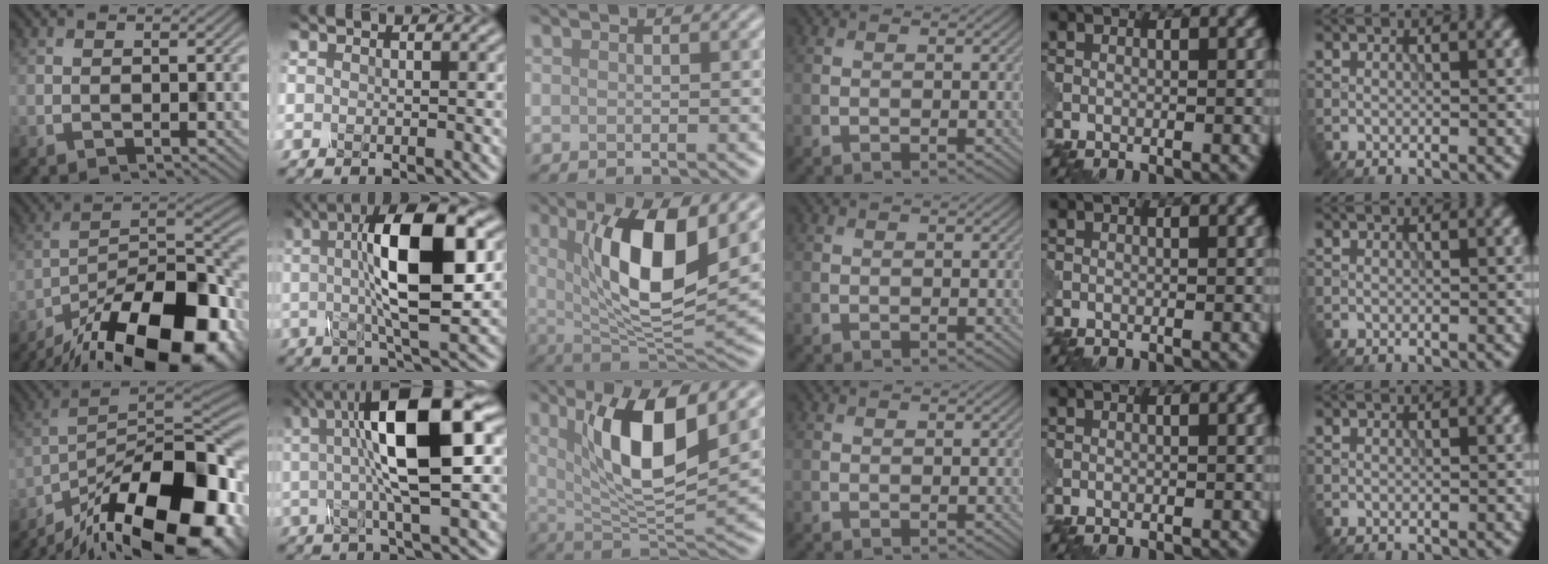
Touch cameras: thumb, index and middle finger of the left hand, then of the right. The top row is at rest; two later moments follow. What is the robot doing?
{"motion": "assemble", "object": "glue stick"}